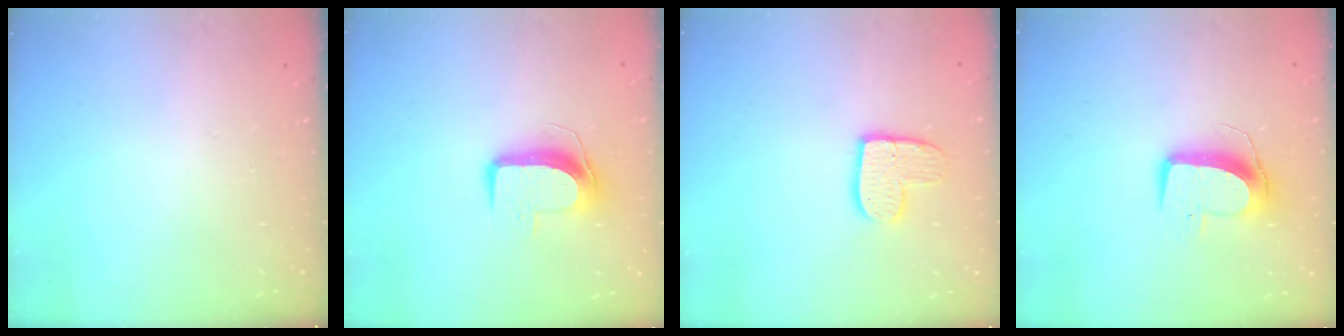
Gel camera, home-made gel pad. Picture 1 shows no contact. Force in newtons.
{"total": 10.6, "press": 10.6, "slide": 0.8}
{"total": 10.7, "press": 10.7, "slide": 1.0}
{"total": 10.1, "press": 10.1, "slide": 0.6}